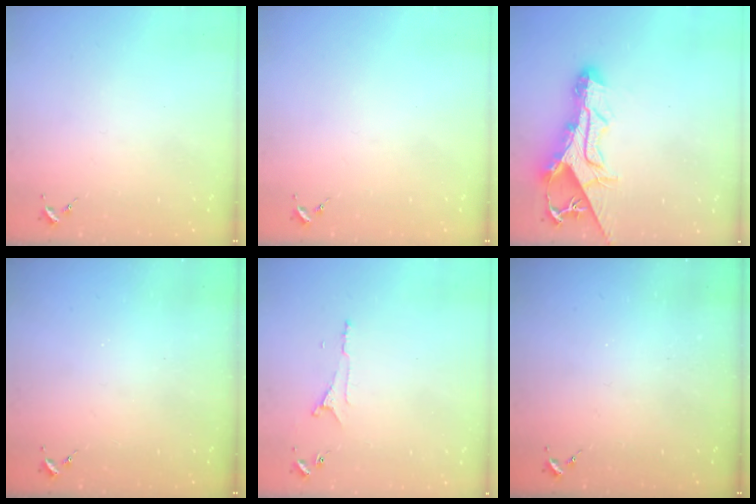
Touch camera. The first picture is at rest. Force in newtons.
{"total": 0.0}
{"total": 15.9, "press": 15.8, "slide": 1.8}
{"total": 0.0}
{"total": 5.8, "press": 5.8, "slide": 0.7}
{"total": 0.0}